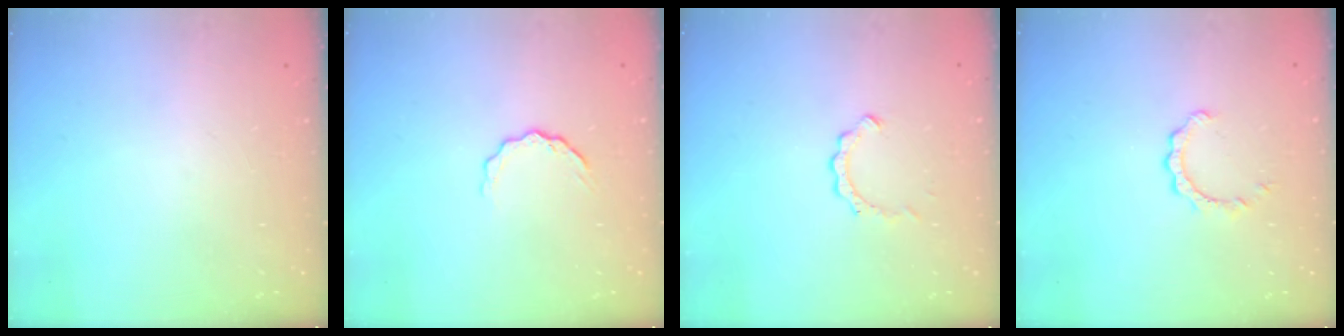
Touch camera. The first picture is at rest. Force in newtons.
{"total": 5.2, "press": 5.2, "slide": 0.6}
{"total": 2.0, "press": 2.0, "slide": 0.2}
{"total": 2.6, "press": 2.6, "slide": 0.2}